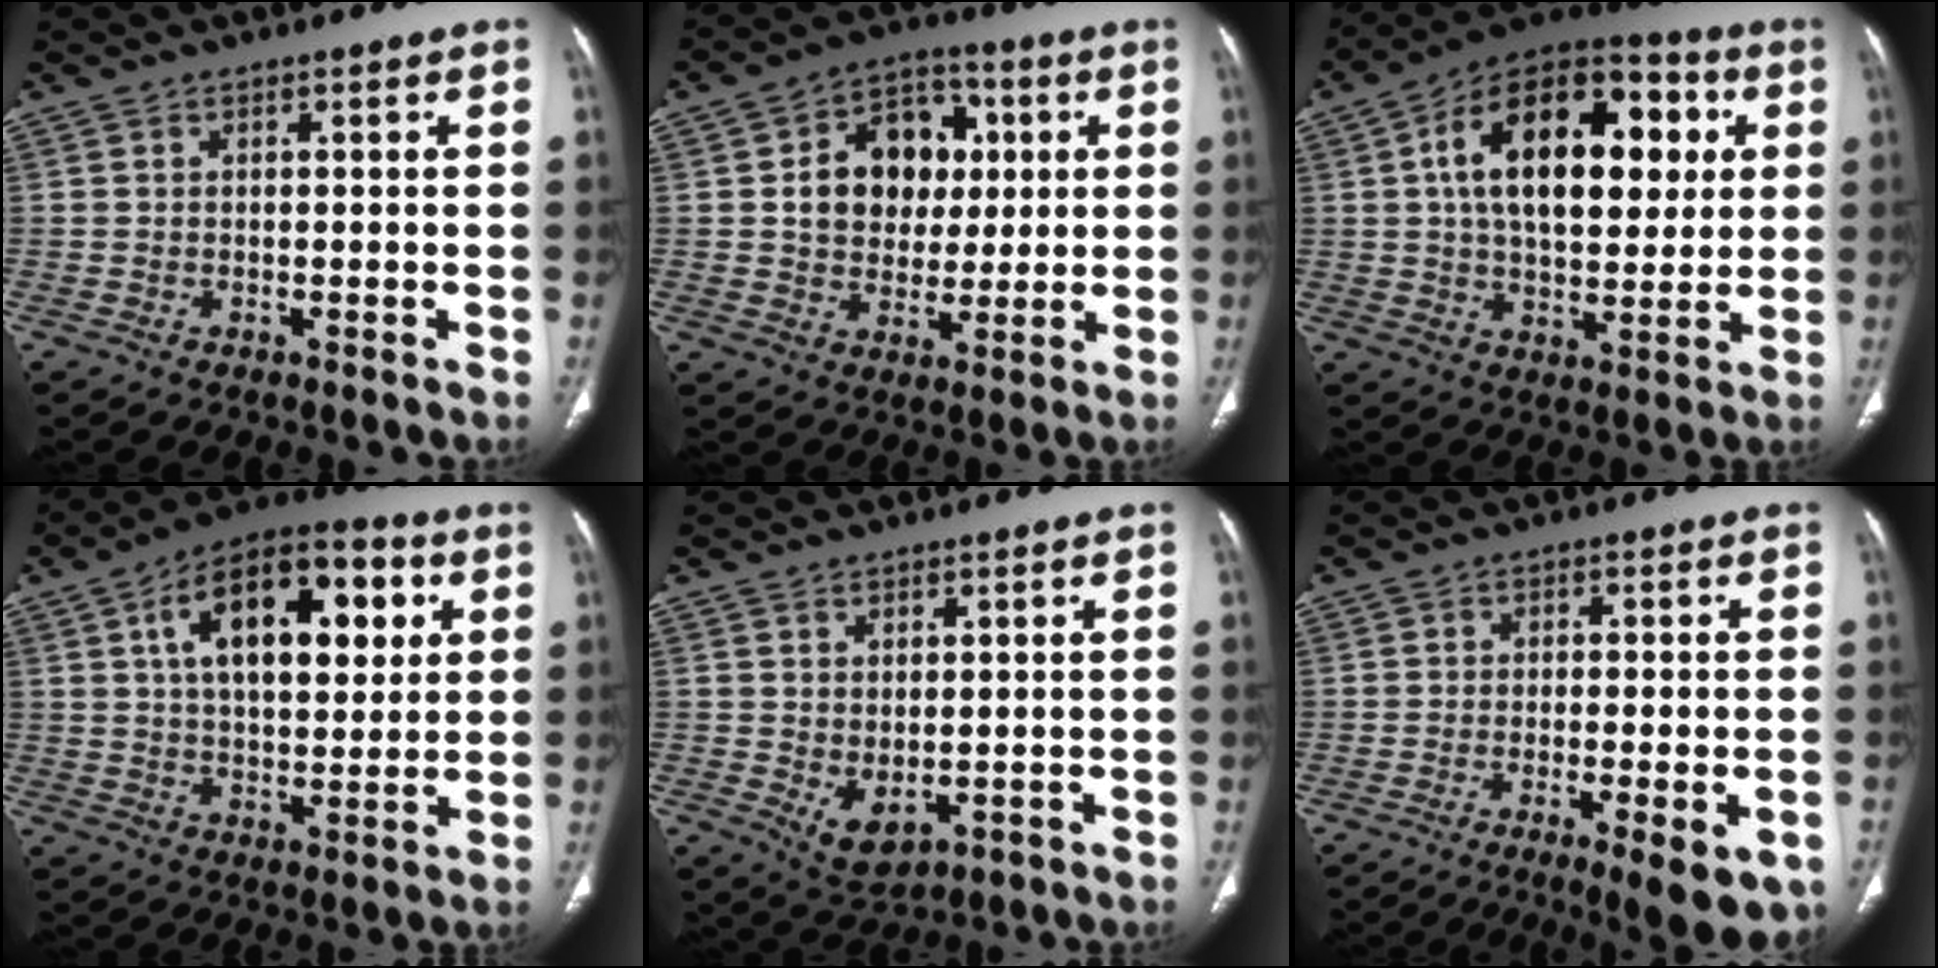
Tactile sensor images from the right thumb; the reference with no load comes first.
{"total": 14.2, "force": [2.5, 11.0, 8.7], "torque": [-0.089, 0.009, 0.041]}
{"total": 24.0, "force": [5.1, 13.8, 19.0], "torque": [-0.270, 0.015, 0.071]}
{"total": 19.4, "force": [6.0, 10.1, 15.5], "torque": [-0.207, 0.006, 0.088]}
{"total": 5.0, "force": [-0.5, 2.8, 4.1], "torque": [-0.065, -0.007, 0.012]}
{"total": 9.9, "force": [-4.7, 2.4, 8.4], "torque": [-0.108, -0.007, -0.065]}